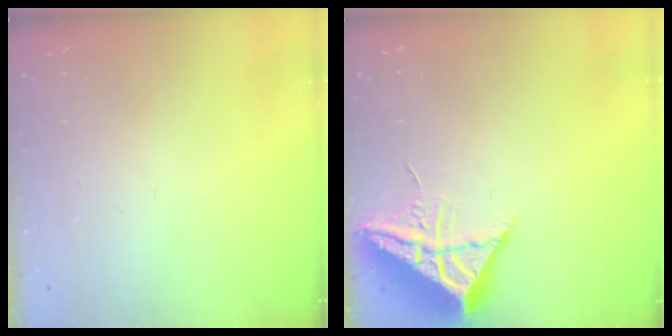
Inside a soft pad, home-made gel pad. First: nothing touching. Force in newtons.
{"total": 10.4, "press": 10.3, "slide": 1.1}